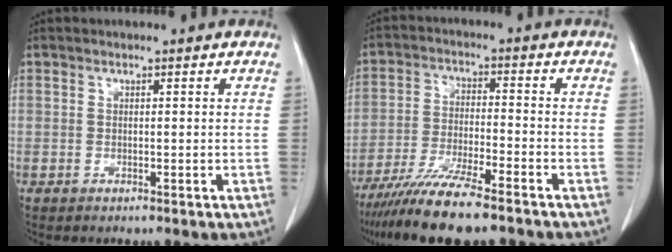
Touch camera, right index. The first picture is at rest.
{"total": 11.7, "force": [-9.3, 0.7, 7.1], "torque": [-0.123, -0.032, -0.159]}